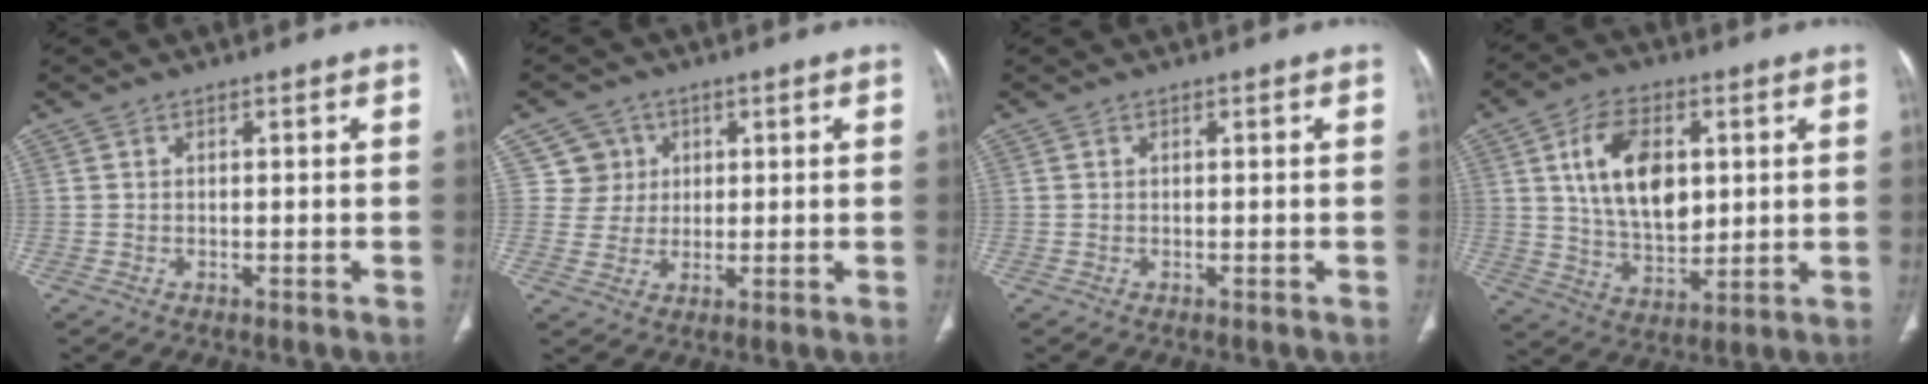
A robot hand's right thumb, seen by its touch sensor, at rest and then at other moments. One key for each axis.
{"total": 5.4, "fx": 1.8, "fy": 5.1, "fz": 0.0, "tx": 0.035, "ty": -0.004, "tz": 0.030}
{"total": 0.0}
{"total": 14.6, "fx": 3.5, "fy": 8.8, "fz": 11.1, "tx": -0.166, "ty": -0.014, "tz": 0.067}